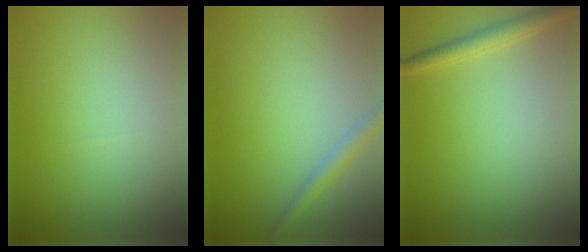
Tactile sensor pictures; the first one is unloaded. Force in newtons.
{"total": 1.6, "press": 1.6, "slide": 0.1}
{"total": 2.0, "press": 2.0, "slide": 0.1}